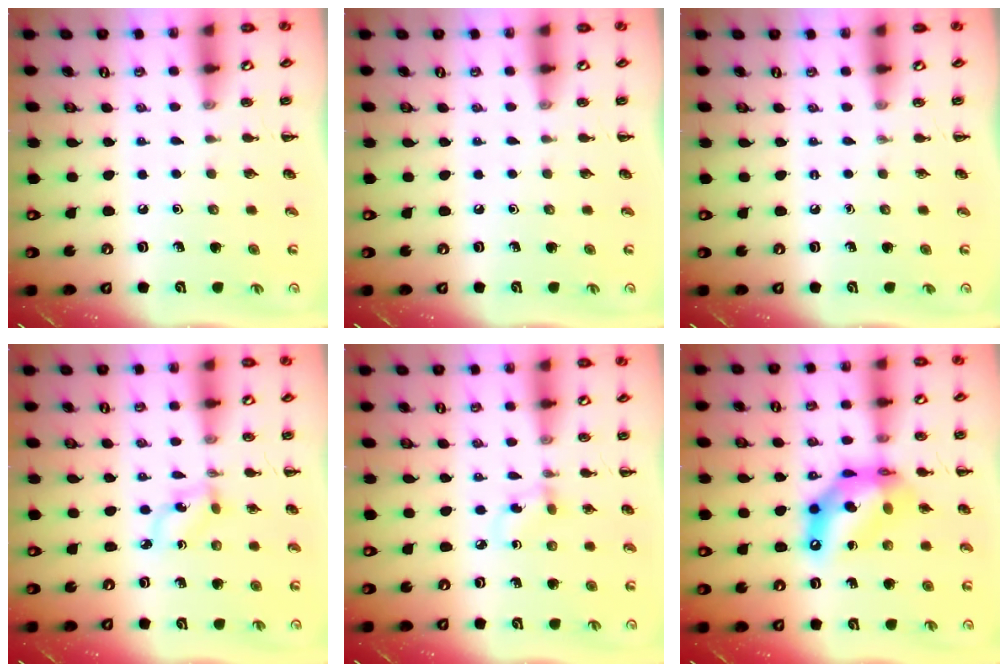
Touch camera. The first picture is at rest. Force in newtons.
{"total": 0.0}
{"total": 0.0}
{"total": 1.8, "press": 1.7, "slide": 0.5}
{"total": 3.3, "press": 3.1, "slide": 1.3}
{"total": 12.7, "press": 12.2, "slide": 3.5}